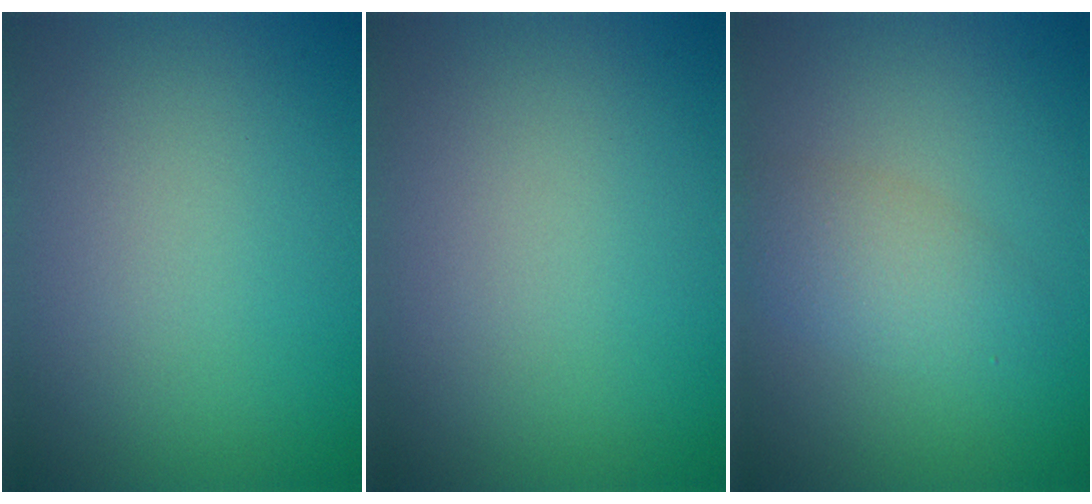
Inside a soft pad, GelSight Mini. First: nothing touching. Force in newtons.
{"total": 0.0}
{"total": 2.9, "press": 2.9, "slide": 0.1}